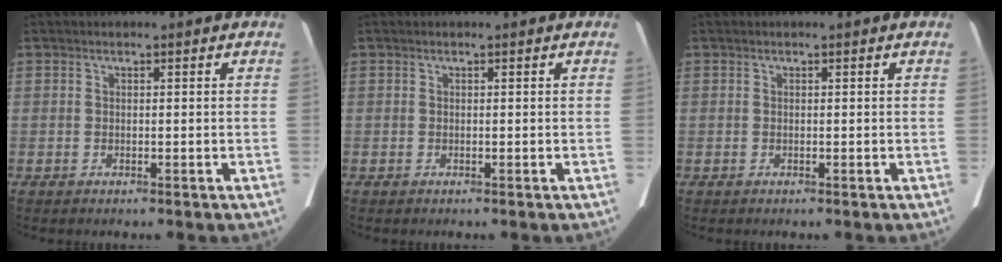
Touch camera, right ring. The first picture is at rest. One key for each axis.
{"total": 0.0}
{"total": 0.0}